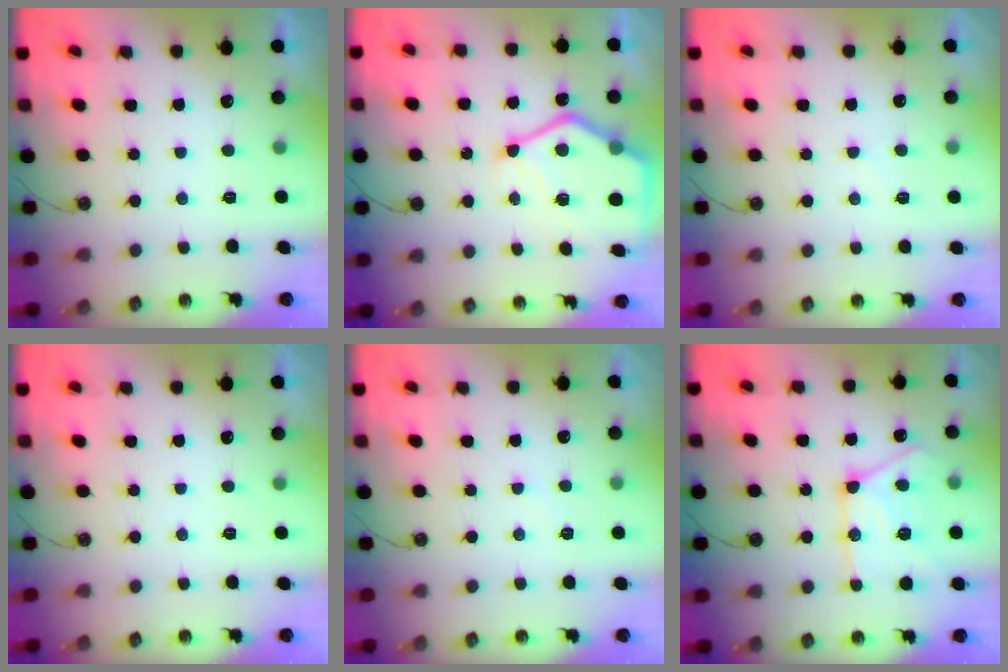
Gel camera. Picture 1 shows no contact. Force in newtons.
{"total": 15.1, "press": 15.0, "slide": 1.5}
{"total": 3.9, "press": 3.8, "slide": 0.5}
{"total": 0.0}
{"total": 3.7, "press": 3.7, "slide": 0.6}
{"total": 16.4, "press": 16.3, "slide": 1.4}